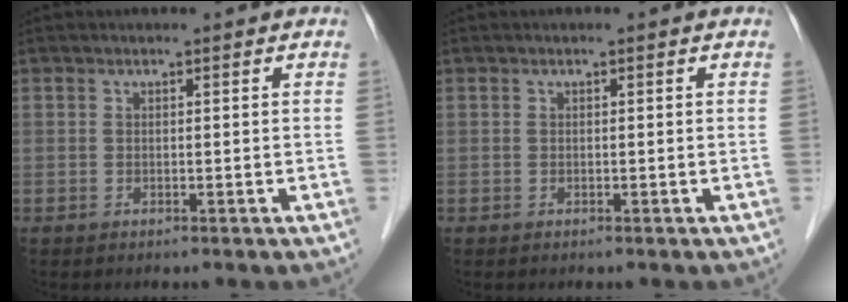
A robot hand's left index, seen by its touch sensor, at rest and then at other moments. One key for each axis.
{"total": 0.0}